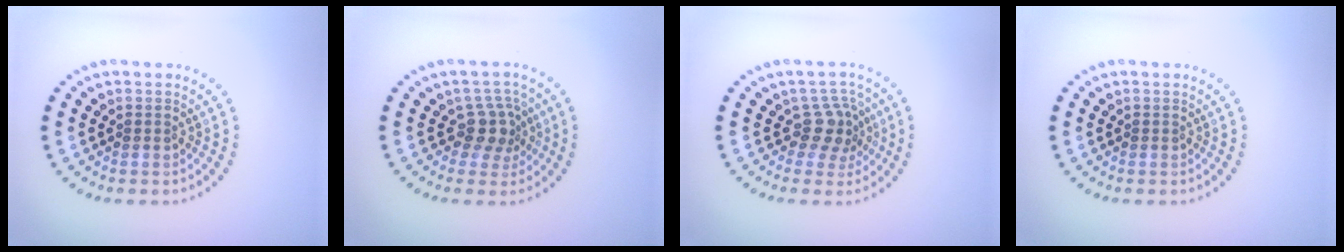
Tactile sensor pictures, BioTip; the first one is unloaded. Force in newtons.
{"total": 2.8, "press": 2.2, "slide": 1.7}
{"total": 3.0, "press": 2.2, "slide": 1.9}
{"total": 0.0}